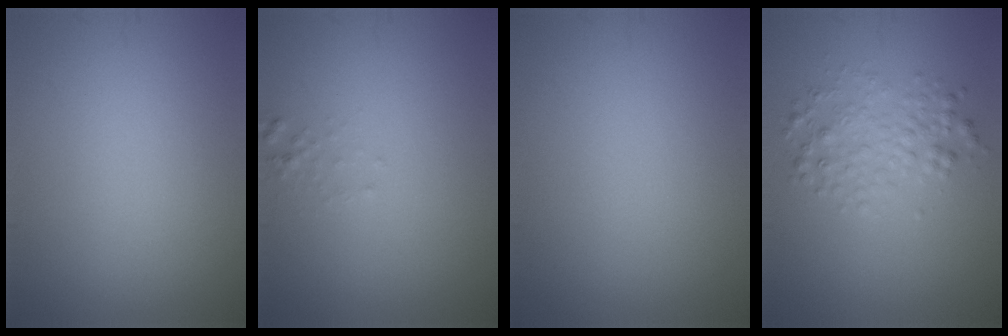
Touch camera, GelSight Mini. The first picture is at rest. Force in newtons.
{"total": 0.6, "press": 0.6, "slide": 0.1}
{"total": 0.0}
{"total": 2.8, "press": 2.8, "slide": 0.0}